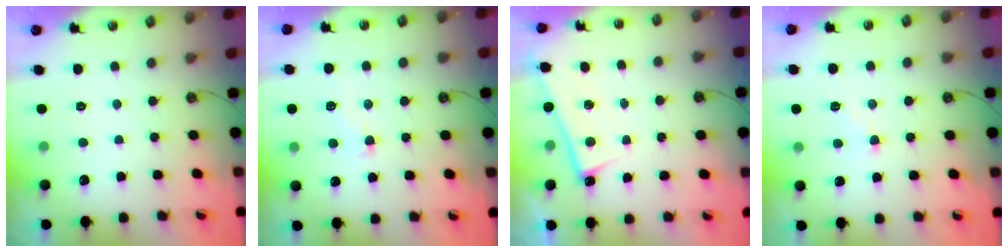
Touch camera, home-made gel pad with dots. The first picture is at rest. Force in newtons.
{"total": 1.8, "press": 1.8, "slide": 0.5}
{"total": 0.7, "press": 0.5, "slide": 0.4}
{"total": 1.1, "press": 1.0, "slide": 0.4}